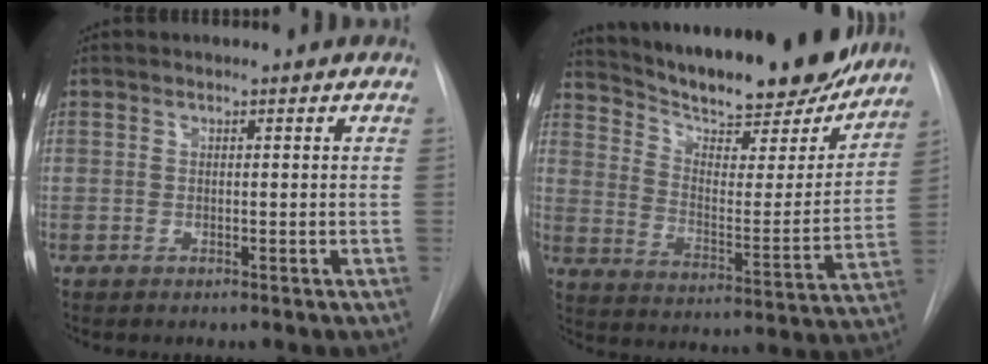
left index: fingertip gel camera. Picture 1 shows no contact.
{"total": 25.1, "force": [22.0, 5.0, 10.9], "torque": [-0.178, -0.031, 0.310]}